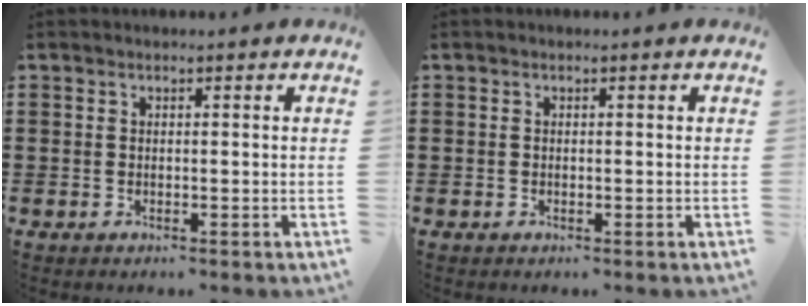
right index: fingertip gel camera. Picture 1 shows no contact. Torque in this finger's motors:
{"motor_torque": [-0.07, 0.33, 0.00, 0.00]}